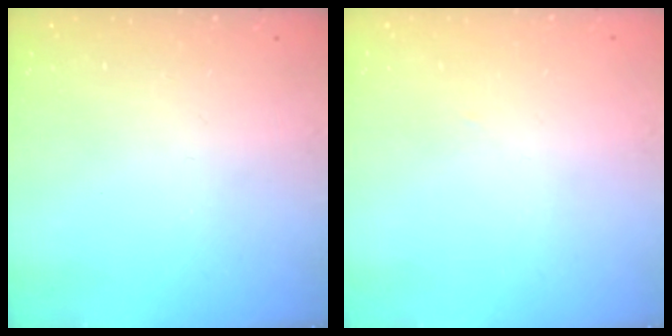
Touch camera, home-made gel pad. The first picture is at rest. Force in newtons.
{"total": 1.1, "press": 1.1, "slide": 0.1}